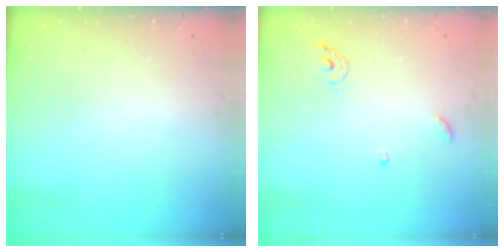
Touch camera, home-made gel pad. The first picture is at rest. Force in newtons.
{"total": 6.4, "press": 6.4, "slide": 0.1}